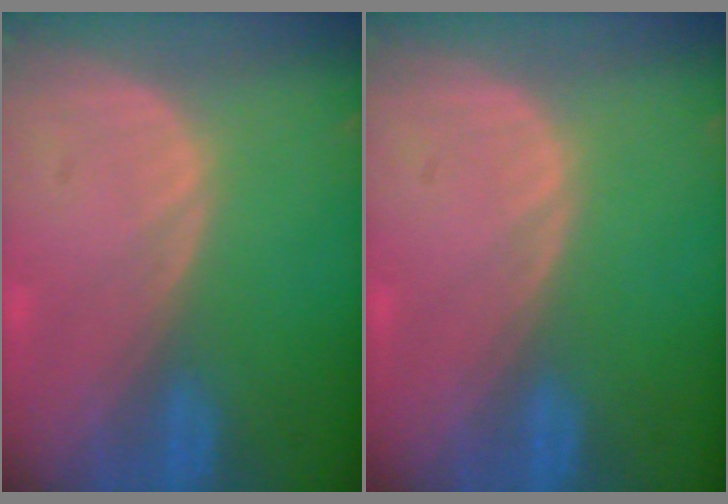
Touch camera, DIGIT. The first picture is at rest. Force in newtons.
{"total": 0.0}